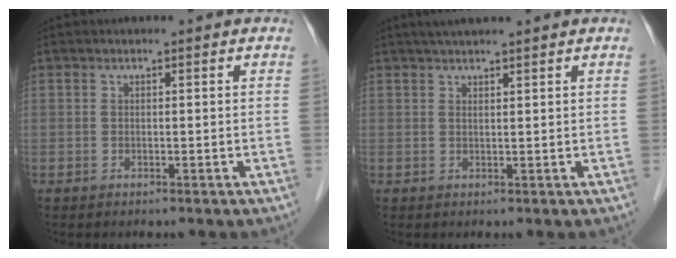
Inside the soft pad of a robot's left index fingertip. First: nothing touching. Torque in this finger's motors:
{"motor_torque": [-0.13, -0.23, 0.21, 0.05]}